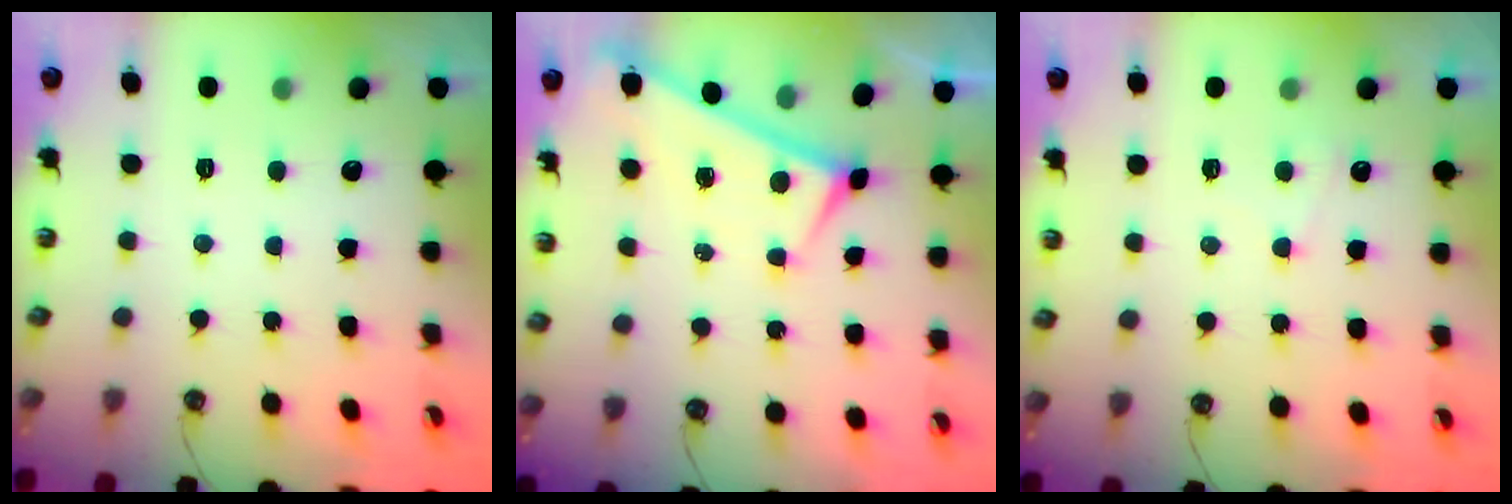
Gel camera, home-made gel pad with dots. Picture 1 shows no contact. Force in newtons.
{"total": 0.0}
{"total": 2.7, "press": 2.7, "slide": 0.4}